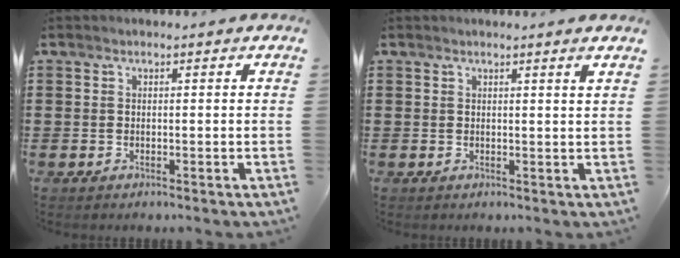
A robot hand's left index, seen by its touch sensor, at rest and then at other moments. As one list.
[{"total": 1.3, "force": [0.9, -0.4, 0.8], "torque": [-0.015, -0.004, 0.018]}]